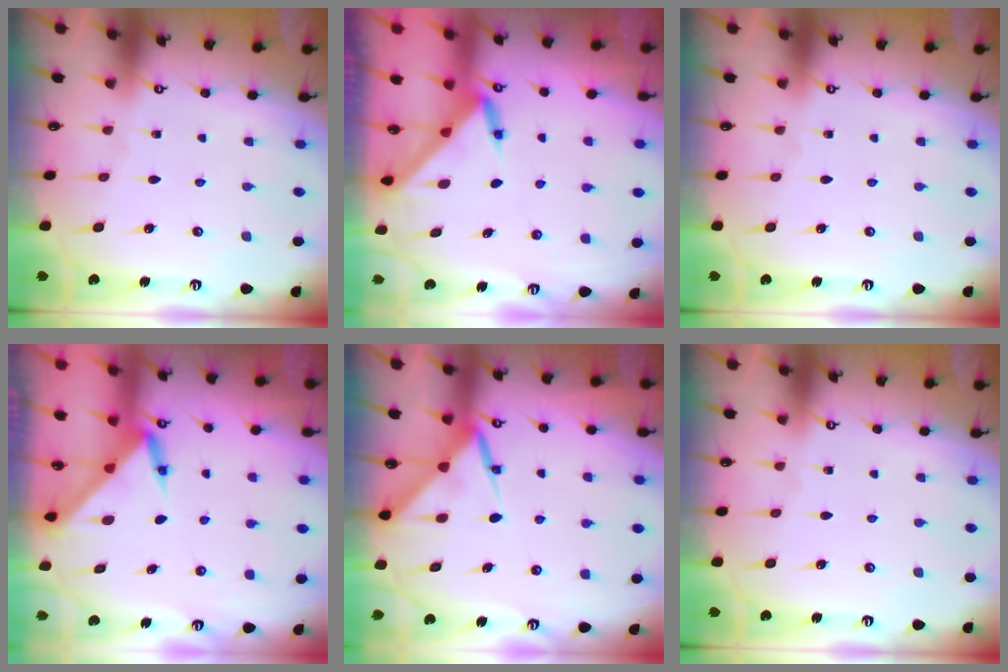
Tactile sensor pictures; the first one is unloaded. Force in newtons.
{"total": 3.2, "press": 3.2, "slide": 0.1}
{"total": 0.0}
{"total": 3.6, "press": 3.6, "slide": 0.2}
{"total": 7.3, "press": 7.3, "slide": 0.7}
{"total": 0.0}